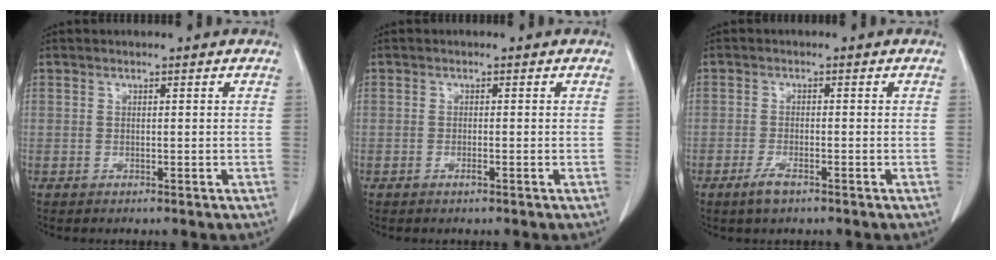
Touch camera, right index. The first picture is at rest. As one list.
[{"total": 0.8, "force": [-0.4, 0.1, 0.7], "torque": [-0.016, -0.001, -0.007]}, {"total": 2.8, "force": [-1.8, 0.7, 2.0], "torque": [-0.044, -0.003, -0.034]}]